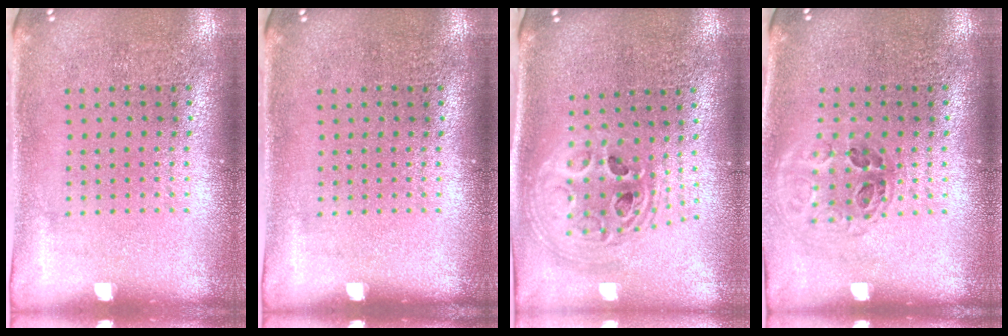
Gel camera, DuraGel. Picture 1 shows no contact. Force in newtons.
{"total": 0.0}
{"total": 2.3, "press": 1.8, "slide": 1.5}
{"total": 1.0, "press": 1.0, "slide": 0.3}